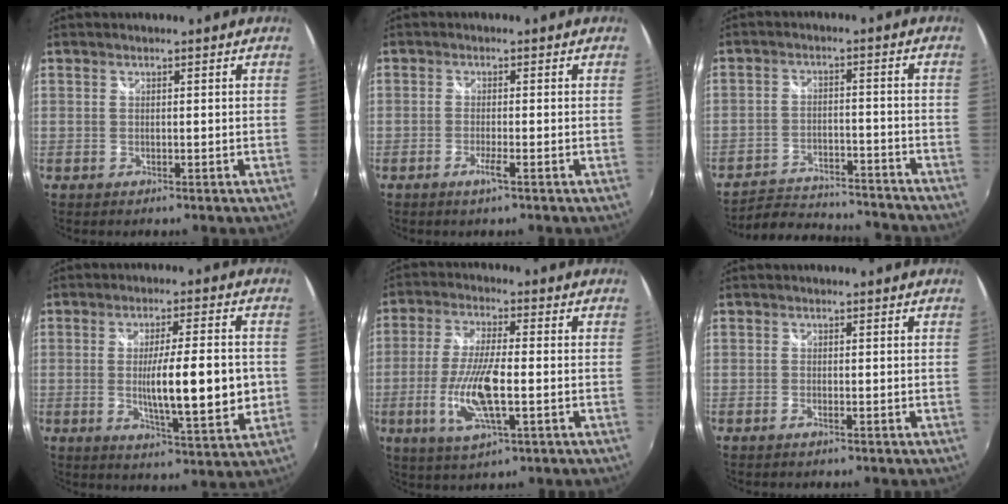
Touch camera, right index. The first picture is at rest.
{"total": 2.0, "force": [-1.1, -0.3, 1.6], "torque": [-0.035, -0.005, -0.024]}
{"total": 17.6, "force": [-16.3, 3.8, 5.4], "torque": [-0.120, 0.006, -0.224]}
{"total": 13.0, "force": [-1.1, 1.9, 12.8], "torque": [-0.205, -0.018, -0.010]}
{"total": 11.5, "force": [-2.6, 3.0, 10.8], "torque": [-0.222, -0.012, -0.050]}
{"total": 0.8, "force": [-0.5, -0.1, 0.6], "torque": [-0.010, 0.000, -0.010]}